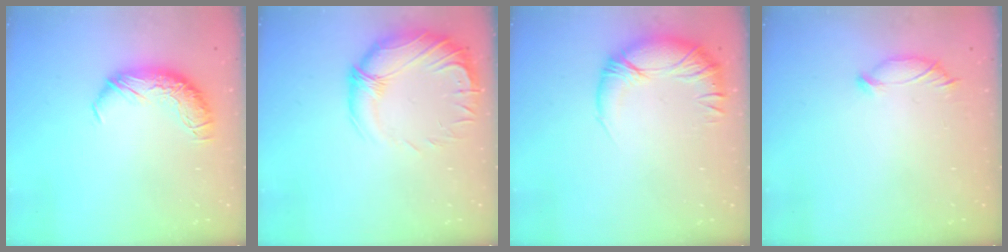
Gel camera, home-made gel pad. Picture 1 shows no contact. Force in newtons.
{"total": 2.9, "press": 0.9, "slide": 2.8}
{"total": 3.3, "press": 2.0, "slide": 2.6}
{"total": 4.8, "press": 4.7, "slide": 0.8}